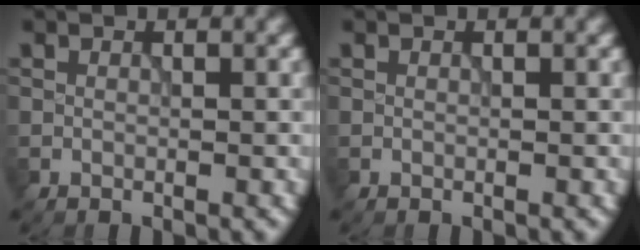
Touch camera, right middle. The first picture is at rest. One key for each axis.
{"total": 0.0}